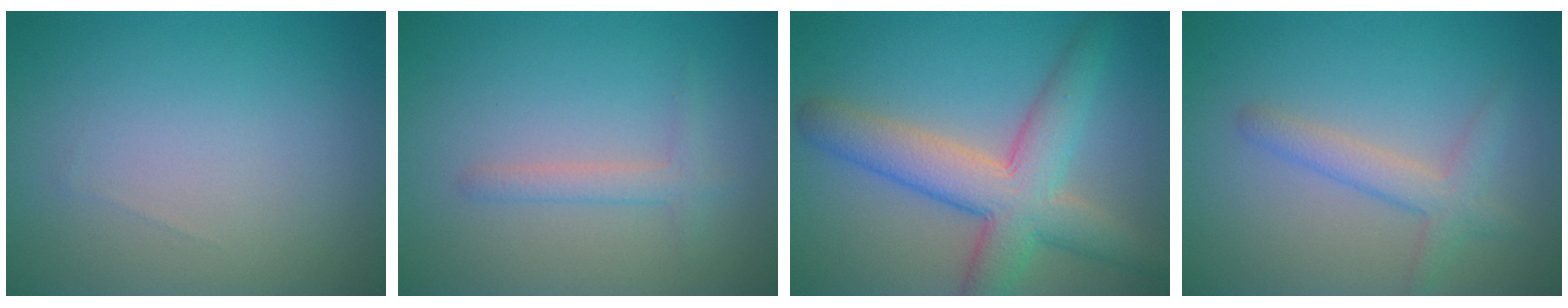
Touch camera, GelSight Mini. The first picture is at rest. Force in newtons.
{"total": 1.5, "press": 1.5, "slide": 0.0}
{"total": 7.2, "press": 7.2, "slide": 0.4}
{"total": 2.7, "press": 2.6, "slide": 0.1}